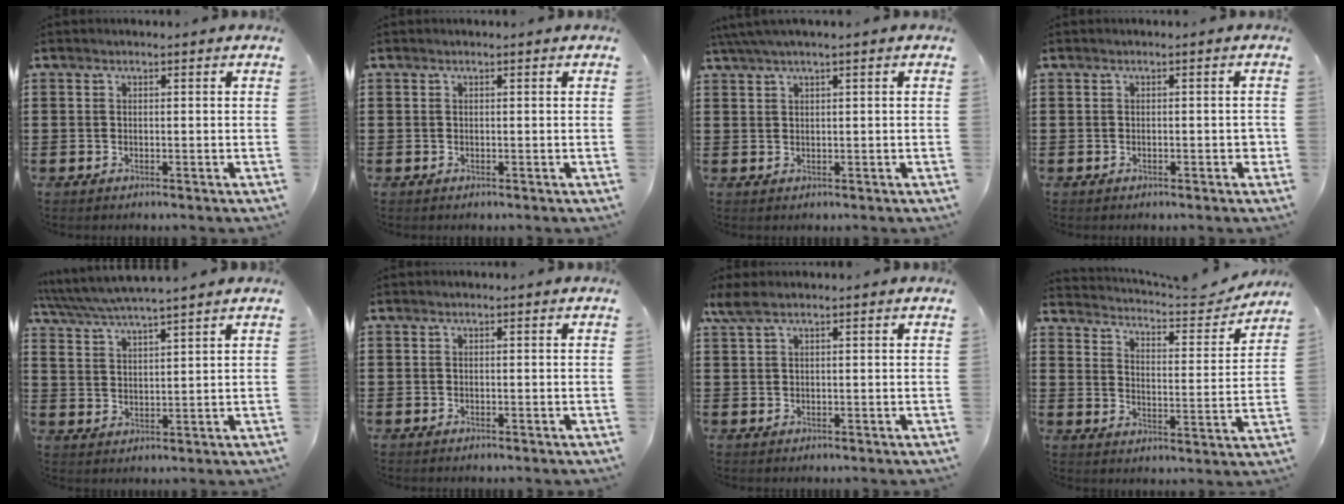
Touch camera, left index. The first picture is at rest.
{"total": 0.0}
{"total": 2.1, "force": [1.3, -0.1, 1.7], "torque": [-0.033, -0.001, 0.024]}
{"total": 0.9, "force": [-0.4, 0.4, 0.8], "torque": [-0.015, 0.002, -0.008]}
{"total": 4.6, "force": [4.3, -0.2, 1.6], "torque": [-0.046, -0.021, 0.073]}
{"total": 0.0}
{"total": 2.6, "force": [1.8, 0.7, 1.7], "torque": [-0.039, 0.003, 0.034]}
{"total": 3.8, "force": [3.7, 0.4, 0.7], "torque": [-0.030, -0.031, 0.055]}